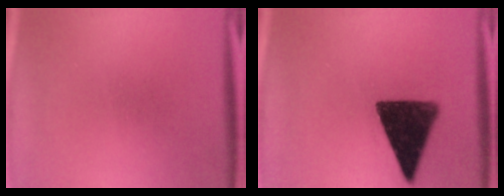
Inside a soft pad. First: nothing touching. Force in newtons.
{"total": 14.3}